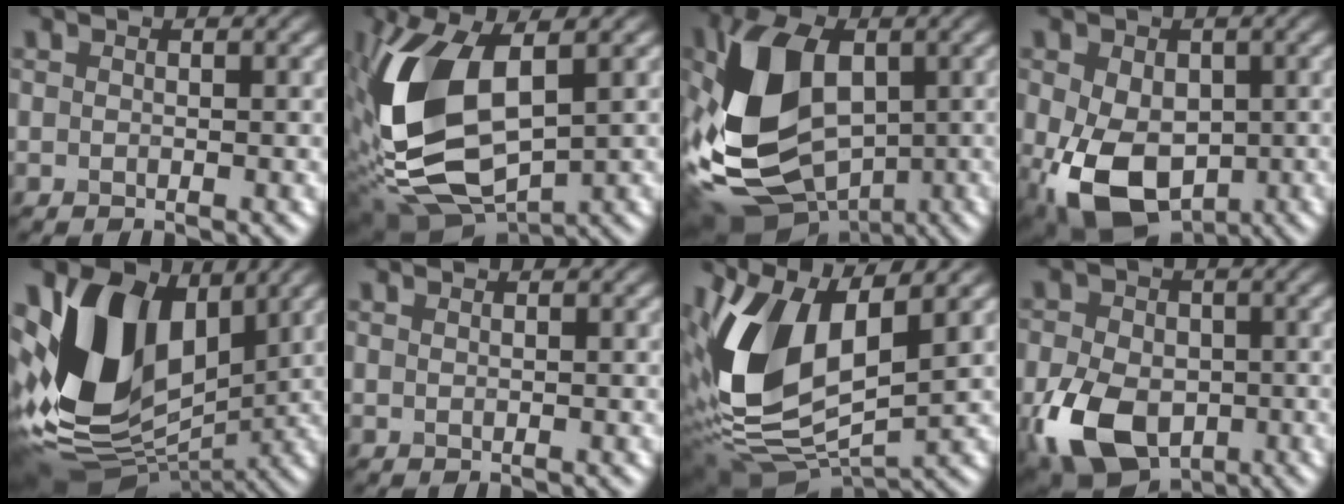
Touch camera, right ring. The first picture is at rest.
{"total": 12.0, "force": [1.3, 6.3, 10.1], "torque": [-0.235, -0.015, 0.030]}
{"total": 13.2, "force": [-1.9, 8.8, 9.7], "torque": [-0.217, -0.018, -0.032]}
{"total": 9.9, "force": [-2.6, 6.7, 6.9], "torque": [-0.155, -0.038, -0.041]}
{"total": 14.0, "force": [2.2, 9.6, 9.9], "torque": [-0.213, -0.002, 0.036]}
{"total": 0.0}
{"total": 12.5, "force": [2.6, 6.6, 10.3], "torque": [-0.231, -0.019, 0.049]}
{"total": 10.4, "force": [-3.6, 7.0, 6.8], "torque": [-0.146, -0.029, -0.070]}